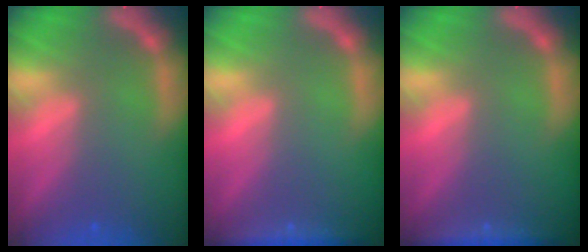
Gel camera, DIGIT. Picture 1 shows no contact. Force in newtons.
{"total": 2.9}
{"total": 2.9}